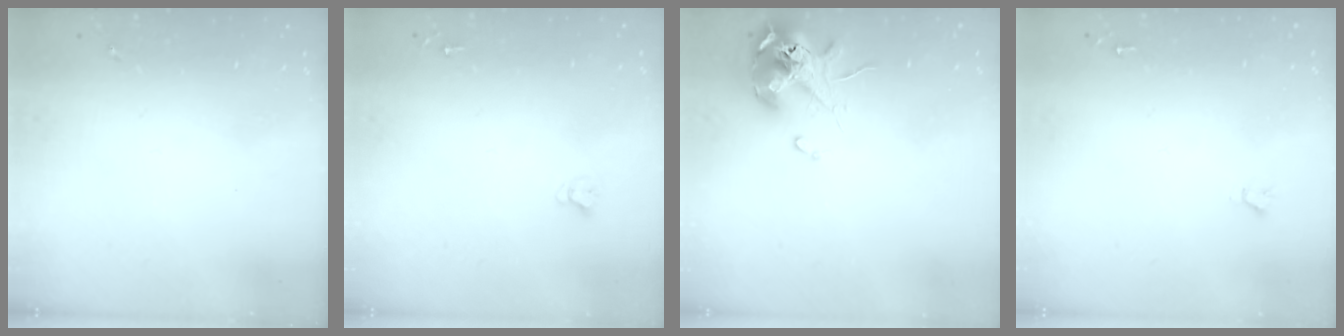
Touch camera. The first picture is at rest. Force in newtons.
{"total": 2.7, "press": 2.7, "slide": 0.2}
{"total": 11.1, "press": 11.0, "slide": 1.6}
{"total": 1.6, "press": 1.6, "slide": 0.1}